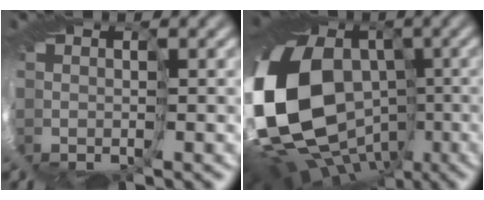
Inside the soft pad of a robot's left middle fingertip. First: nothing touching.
{"total": 16.5, "force": [-2.2, 12.3, 10.7], "torque": [-0.231, -0.013, -0.068]}